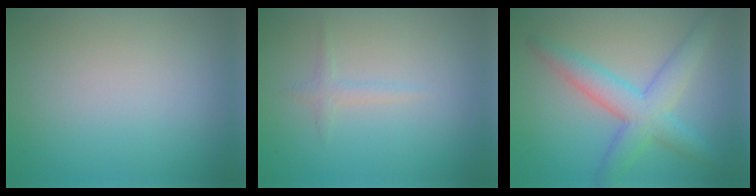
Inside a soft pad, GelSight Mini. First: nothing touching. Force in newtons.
{"total": 1.0, "press": 1.0, "slide": 0.1}
{"total": 5.4, "press": 5.4, "slide": 0.1}